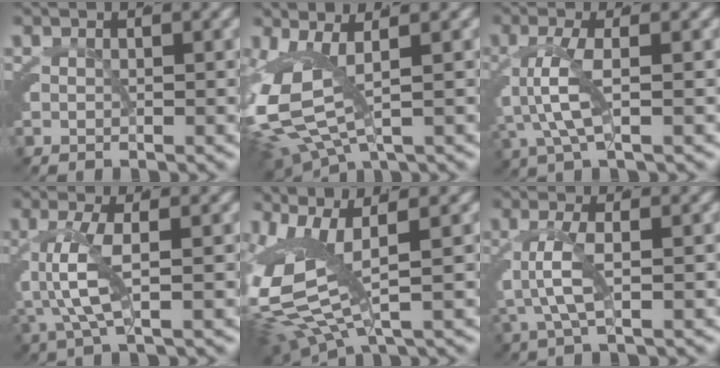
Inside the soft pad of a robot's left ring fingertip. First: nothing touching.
{"total": 8.4, "force": [-0.3, 5.7, 6.1], "torque": [-0.158, -0.021, -0.002]}
{"total": 3.8, "force": [-0.9, 1.2, 3.5], "torque": [-0.096, -0.008, -0.012]}
{"total": 4.2, "force": [-0.8, 1.3, 3.9], "torque": [-0.101, -0.008, -0.008]}
{"total": 8.2, "force": [0.2, 5.0, 6.5], "torque": [-0.157, -0.016, 0.009]}
{"total": 3.7, "force": [-0.8, 1.6, 3.2], "torque": [-0.096, -0.011, -0.010]}